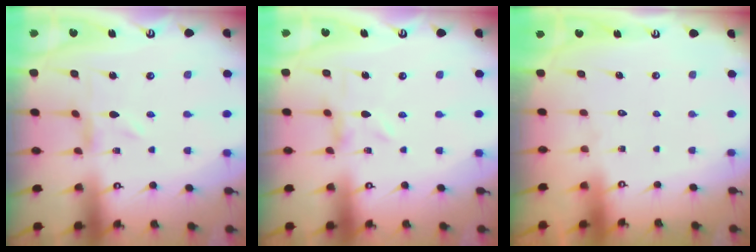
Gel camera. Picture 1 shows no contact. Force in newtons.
{"total": 0.7, "press": 0.6, "slide": 0.3}
{"total": 1.7, "press": 1.7, "slide": 0.1}